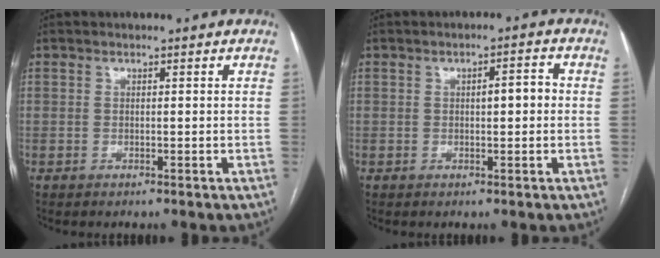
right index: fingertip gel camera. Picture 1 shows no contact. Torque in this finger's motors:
{"motor_torque": [0.35, -0.03, 0.06, 0.03]}